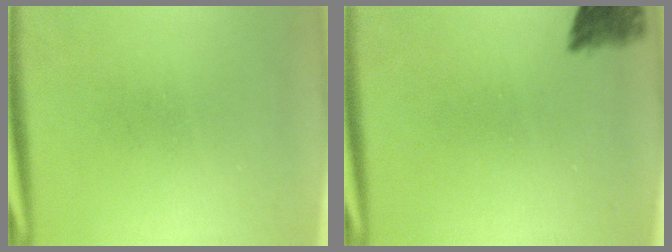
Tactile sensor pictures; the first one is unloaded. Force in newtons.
{"total": 4.6}